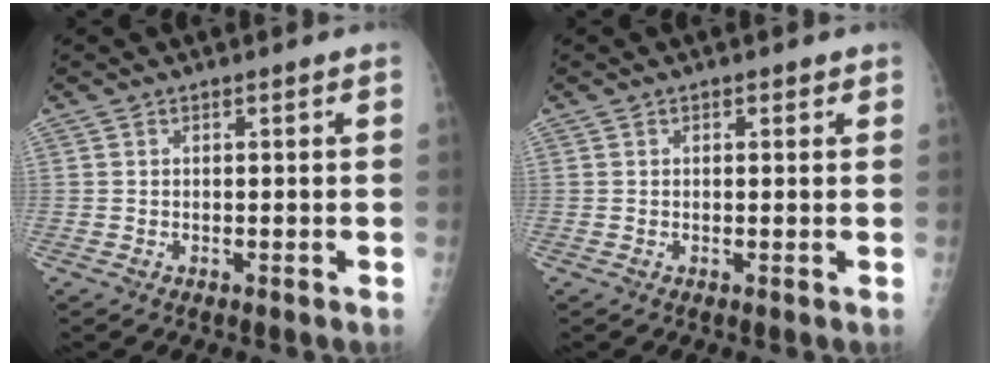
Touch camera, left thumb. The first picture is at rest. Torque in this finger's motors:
{"motor_torque": [-0.21, -0.03, -0.27, -0.20, -0.01]}